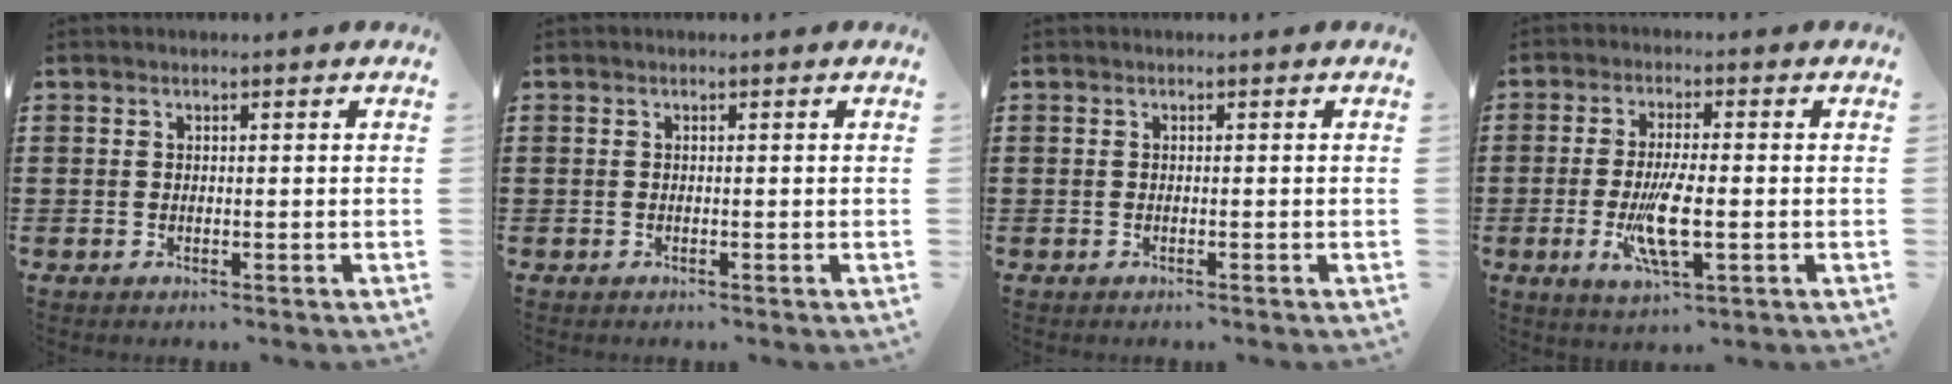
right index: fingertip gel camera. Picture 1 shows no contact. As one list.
[{"total": 0.0}, {"total": 0.0}, {"total": 7.6, "force": [-1.8, 2.0, 7.1], "torque": [-0.151, -0.017, -0.034]}]